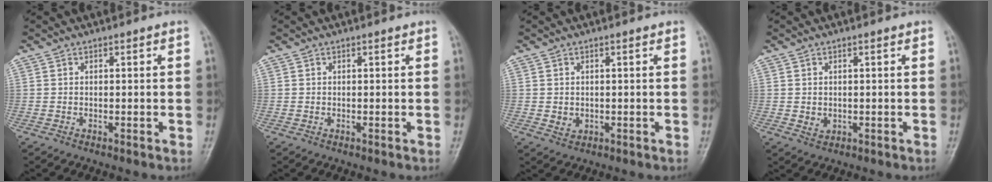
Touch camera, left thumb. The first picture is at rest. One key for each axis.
{"total": 0.0}
{"total": 2.0, "fx": 0.2, "fy": 1.7, "fz": 1.1, "tx": -0.016, "ty": -0.002, "tz": 0.008}
{"total": 2.0, "fx": 0.3, "fy": 1.6, "fz": 1.2, "tx": -0.017, "ty": -0.004, "tz": 0.010}